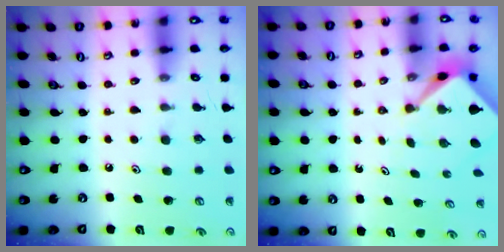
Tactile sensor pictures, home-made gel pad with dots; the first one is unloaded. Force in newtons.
{"total": 2.3, "press": 2.3, "slide": 0.3}